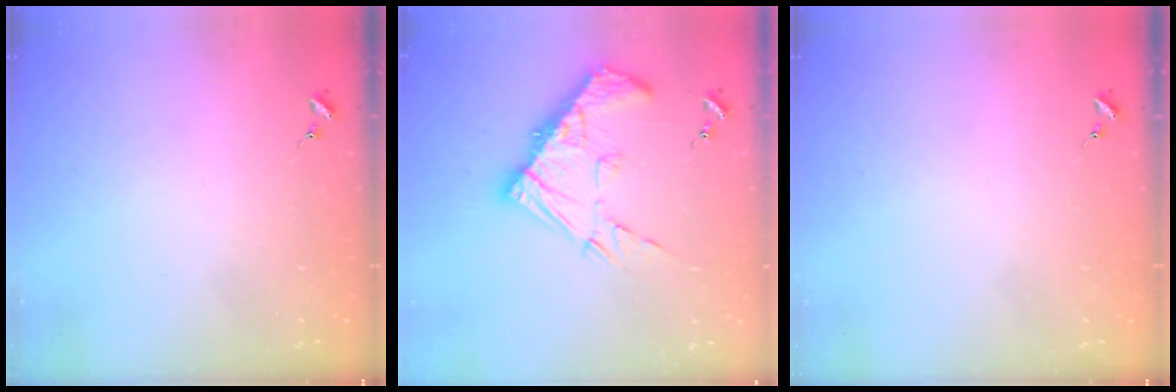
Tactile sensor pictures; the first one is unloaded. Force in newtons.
{"total": 15.9, "press": 15.8, "slide": 1.5}
{"total": 0.0}